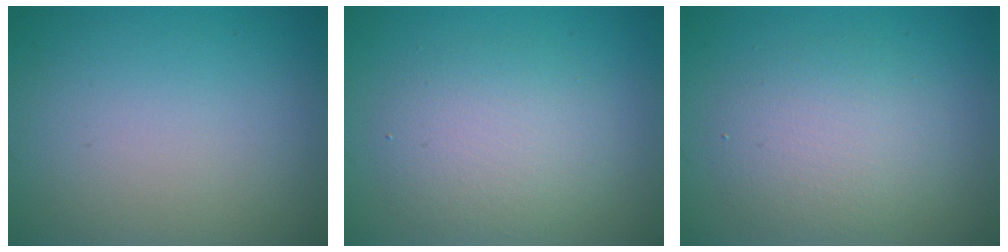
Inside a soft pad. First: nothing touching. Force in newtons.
{"total": 4.0, "press": 4.0, "slide": 0.1}
{"total": 3.9, "press": 3.9, "slide": 0.2}